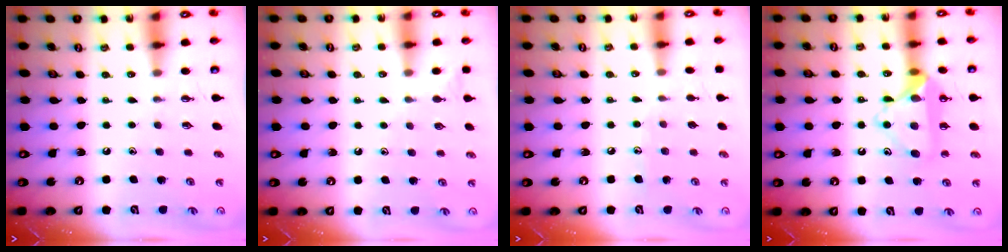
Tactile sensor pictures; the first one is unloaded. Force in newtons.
{"total": 3.4, "press": 3.4, "slide": 0.4}
{"total": 5.1, "press": 5.1, "slide": 0.5}
{"total": 14.5, "press": 14.5, "slide": 0.8}